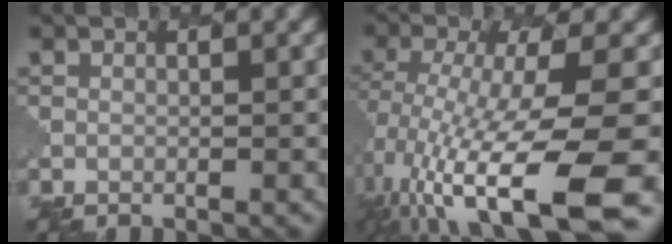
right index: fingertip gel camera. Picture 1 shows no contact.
{"total": 14.0, "force": [-5.1, 4.4, 12.2], "torque": [-0.232, -0.022, -0.067]}